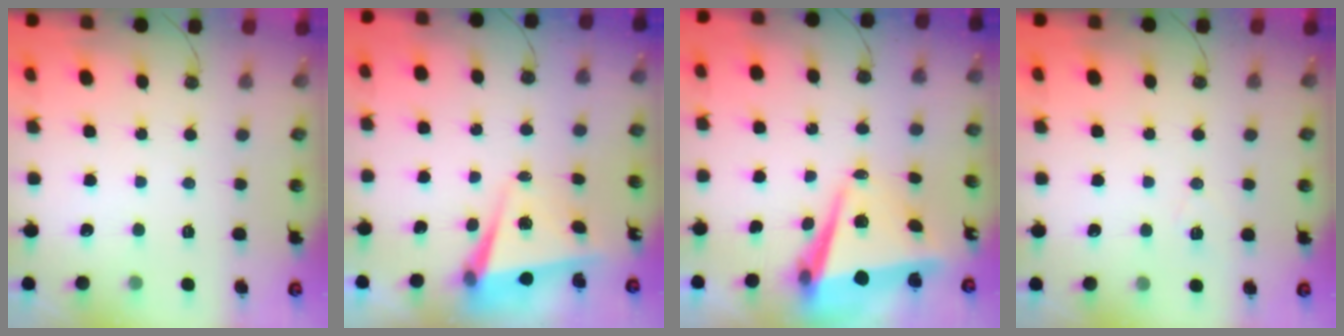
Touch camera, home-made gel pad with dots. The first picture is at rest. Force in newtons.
{"total": 5.5, "press": 5.4, "slide": 1.0}
{"total": 7.9, "press": 7.8, "slide": 1.6}
{"total": 6.2, "press": 4.3, "slide": 4.5}